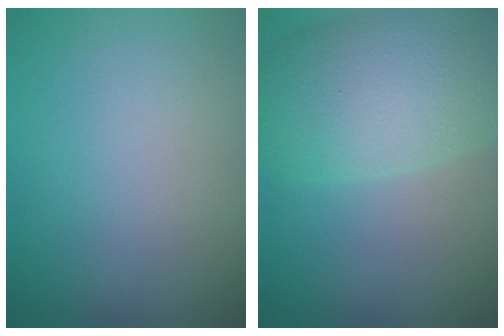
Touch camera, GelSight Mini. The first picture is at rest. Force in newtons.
{"total": 8.2, "press": 8.2, "slide": 0.4}